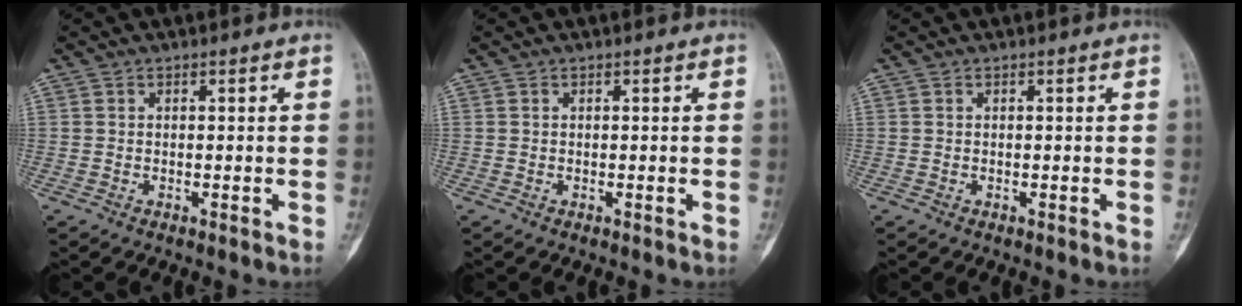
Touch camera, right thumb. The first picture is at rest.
{"total": 0.0}
{"total": 0.0}